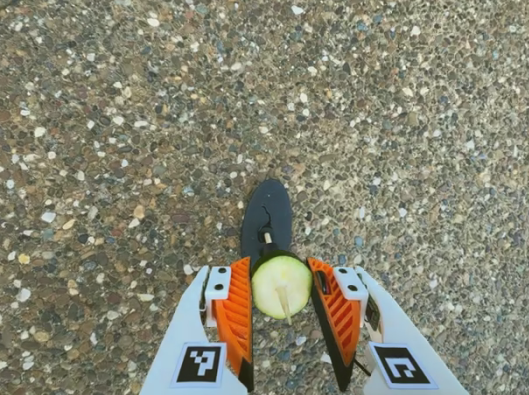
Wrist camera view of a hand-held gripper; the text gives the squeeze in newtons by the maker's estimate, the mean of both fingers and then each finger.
{"total": 9.4, "left": 9.7, "right": 9.2}